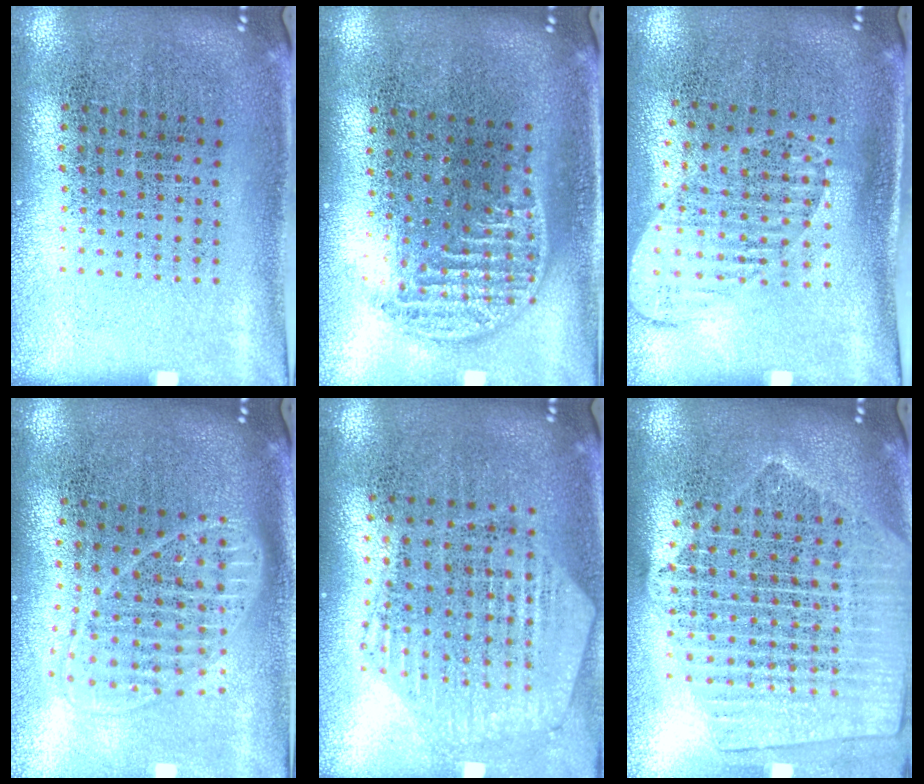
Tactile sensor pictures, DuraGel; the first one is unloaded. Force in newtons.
{"total": 1.3, "press": 1.1, "slide": 0.7}
{"total": 1.4, "press": 1.1, "slide": 0.8}
{"total": 1.8, "press": 1.5, "slide": 1.0}
{"total": 1.1, "press": 1.1, "slide": 0.3}
{"total": 2.3, "press": 2.1, "slide": 1.1}